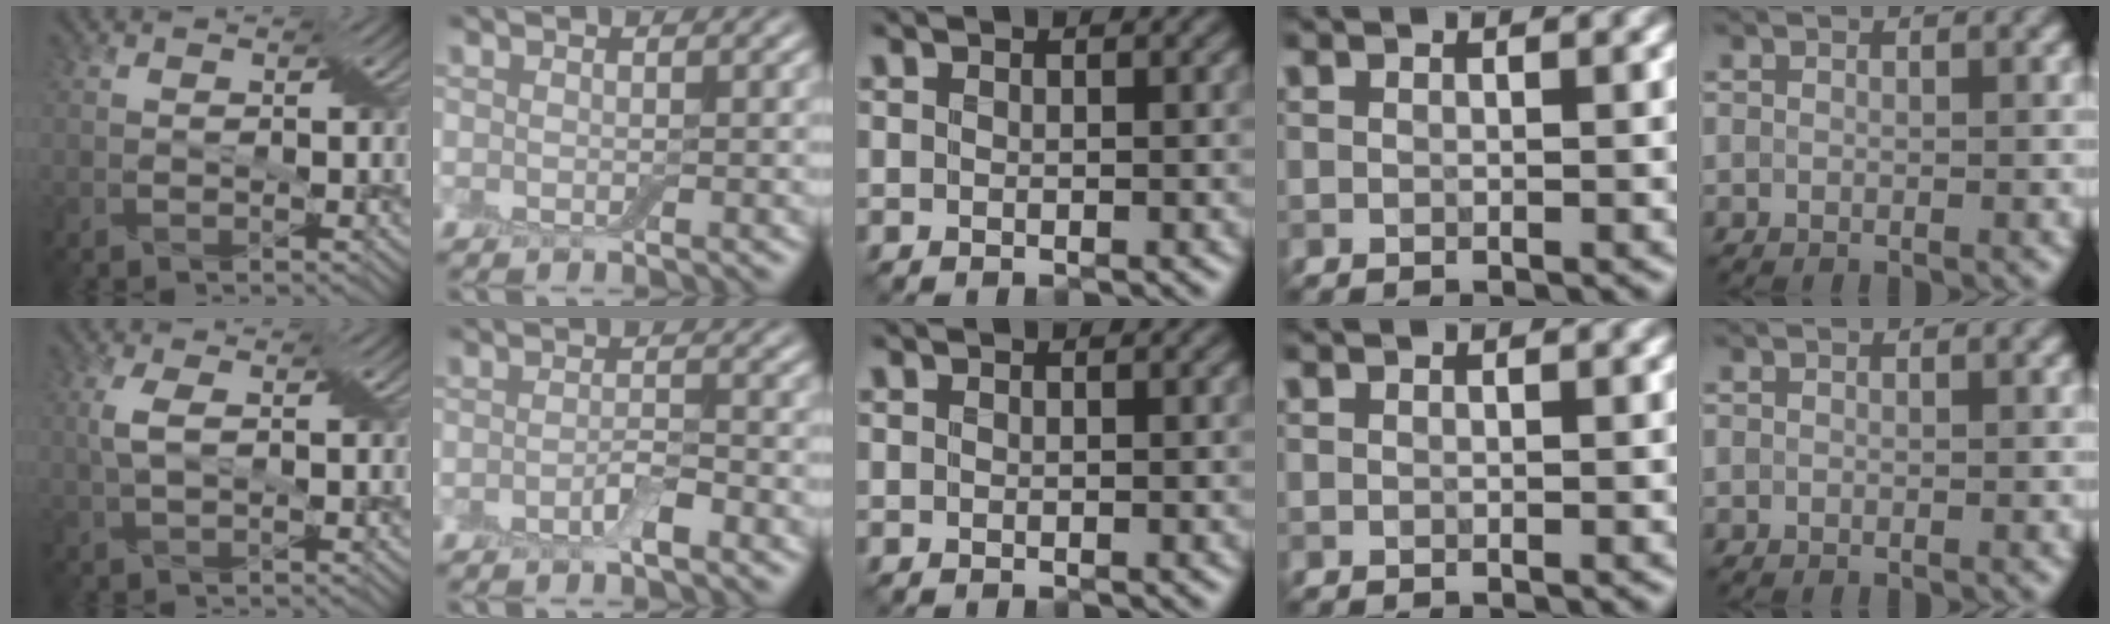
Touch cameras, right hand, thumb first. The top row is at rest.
{"thumb": {"total": 2.8, "force": [0.4, 0.8, 2.6], "torque": [-0.067, 0.008, 0.008]}, "index": {"total": 2.0, "force": [-1.0, 0.6, 1.6], "torque": [-0.031, 0.001, -0.020]}}